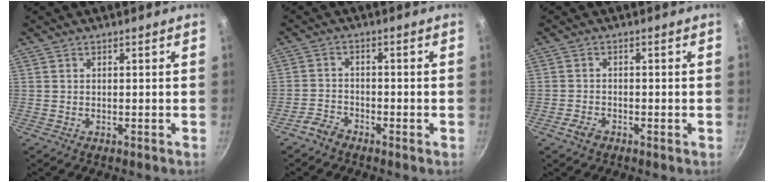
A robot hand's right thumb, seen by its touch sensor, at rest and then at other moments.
{"total": 3.3, "force": [-2.7, 1.6, 1.0], "torque": [-0.020, 0.025, -0.055]}
{"total": 2.6, "force": [-1.7, 1.5, 1.4], "torque": [-0.027, 0.013, -0.034]}